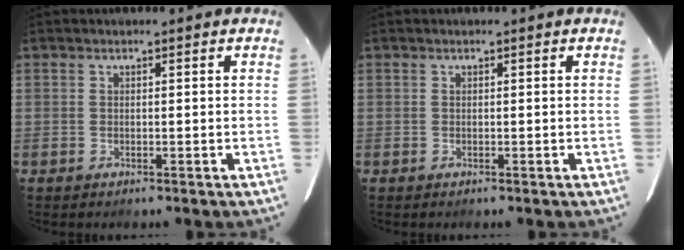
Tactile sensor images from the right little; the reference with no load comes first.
{"total": 0.0}